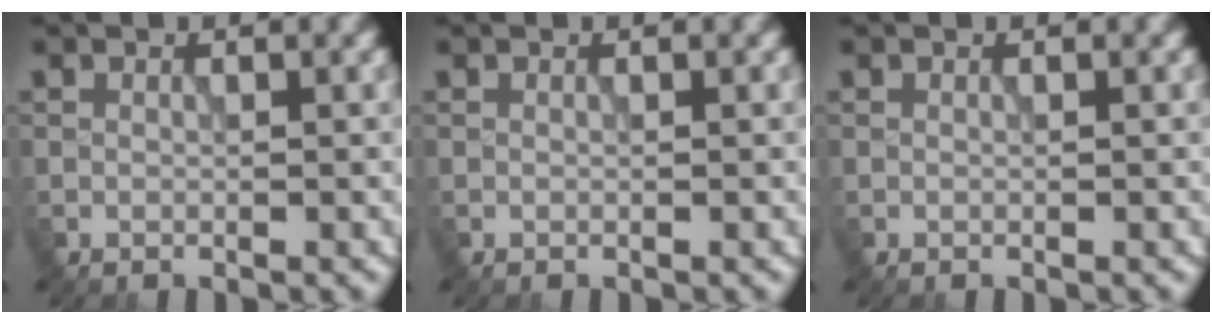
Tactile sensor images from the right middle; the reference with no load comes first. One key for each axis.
{"total": 0.0}
{"total": 0.0}